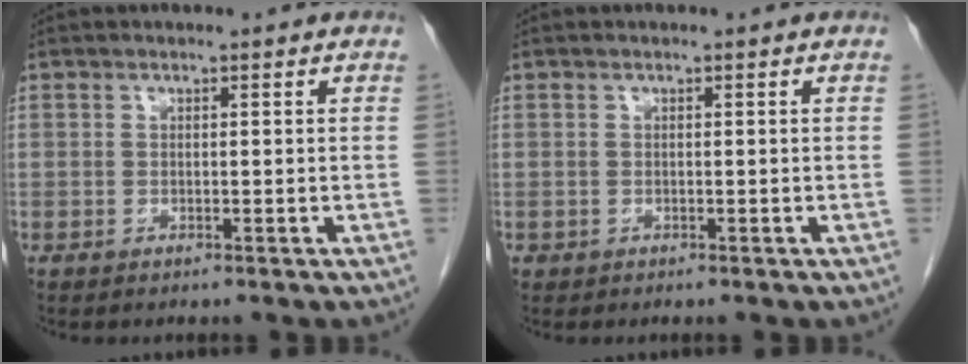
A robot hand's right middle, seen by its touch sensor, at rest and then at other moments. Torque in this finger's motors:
{"motor_torque": [0.00, 0.02, -0.01, -0.01]}